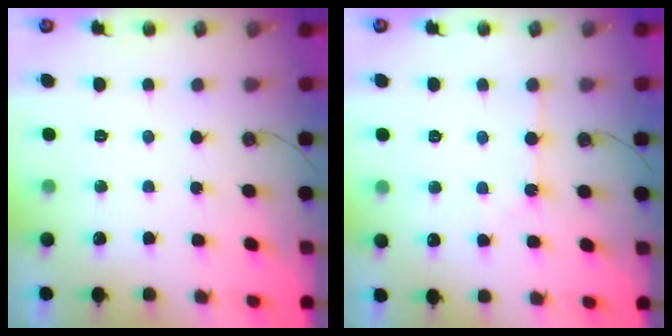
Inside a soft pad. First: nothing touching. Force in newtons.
{"total": 1.8, "press": 1.7, "slide": 0.3}